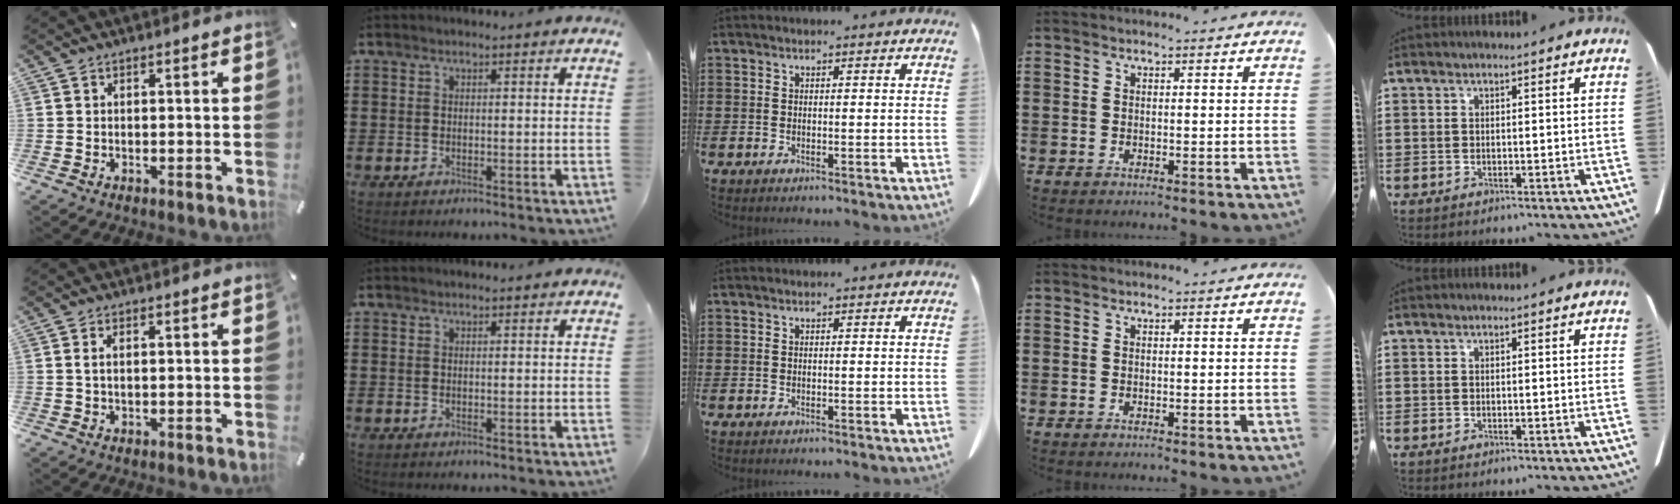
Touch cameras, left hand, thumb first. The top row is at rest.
{"thumb": {"total": 1.8, "force": [0.3, 0.8, 1.5], "torque": [-0.032, 0.004, 0.003]}}